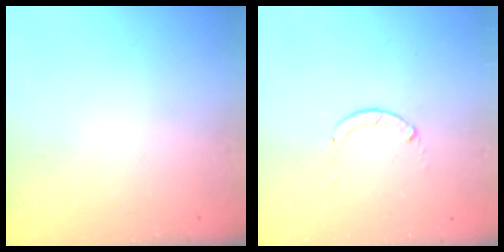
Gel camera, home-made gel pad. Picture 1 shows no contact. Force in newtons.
{"total": 0.0}